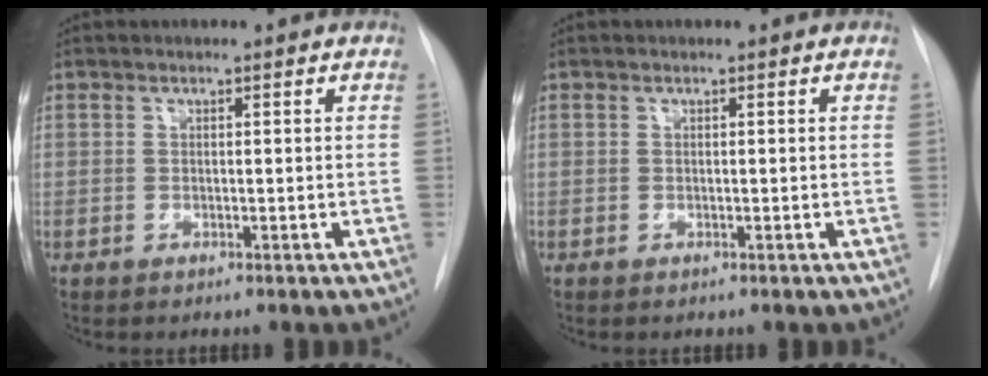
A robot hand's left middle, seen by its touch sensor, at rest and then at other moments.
{"total": 0.0}